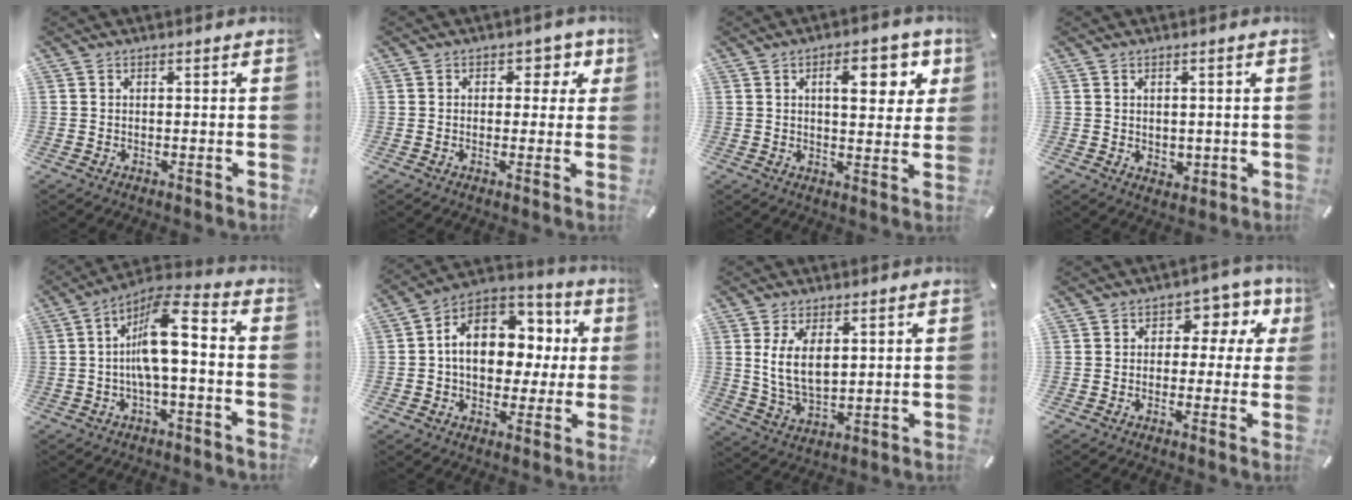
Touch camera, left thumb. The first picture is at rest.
{"total": 3.9, "force": [1.1, 3.1, 2.1], "torque": [-0.007, -0.004, 0.009]}
{"total": 10.2, "force": [4.1, 4.4, 8.2], "torque": [-0.101, -0.011, 0.059]}
{"total": 2.1, "force": [0.6, 1.9, 0.5], "torque": [0.006, -0.002, 0.007]}
{"total": 11.4, "force": [-0.1, 3.3, 10.9], "torque": [-0.212, -0.001, -0.001]}
{"total": 13.9, "force": [1.6, 10.9, 8.5], "torque": [-0.143, -0.008, 0.033]}
{"total": 8.4, "force": [2.7, 4.6, 6.5], "torque": [-0.151, -0.007, 0.043]}
{"total": 6.9, "force": [1.7, 5.3, 4.1], "torque": [-0.051, -0.002, 0.022]}